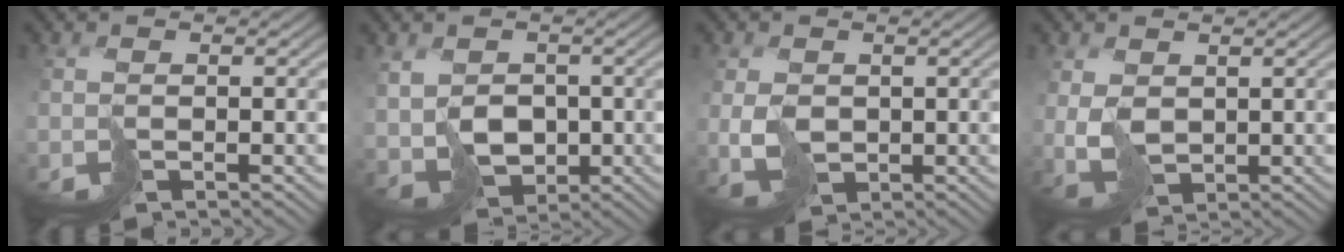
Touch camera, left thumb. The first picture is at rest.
{"total": 4.8, "force": [0.5, 4.3, 2.0], "torque": [-0.043, -0.008, 0.017]}
{"total": 2.7, "force": [0.6, 2.4, 1.1], "torque": [-0.036, -0.007, 0.020]}
{"total": 2.9, "force": [1.4, 2.2, 1.2], "torque": [-0.044, 0.000, 0.037]}